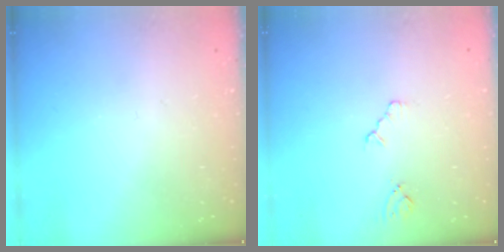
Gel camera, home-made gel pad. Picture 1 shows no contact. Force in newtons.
{"total": 2.2, "press": 2.2, "slide": 0.4}